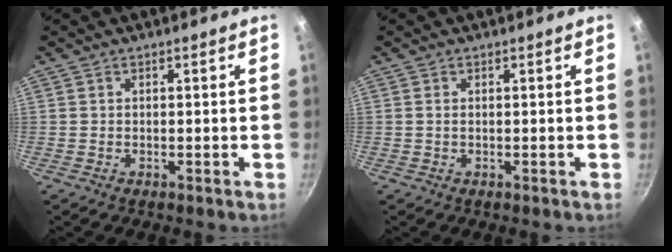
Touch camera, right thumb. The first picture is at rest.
{"total": 0.6, "force": [0.0, 0.3, 0.5], "torque": [-0.011, 0.001, 0.001]}